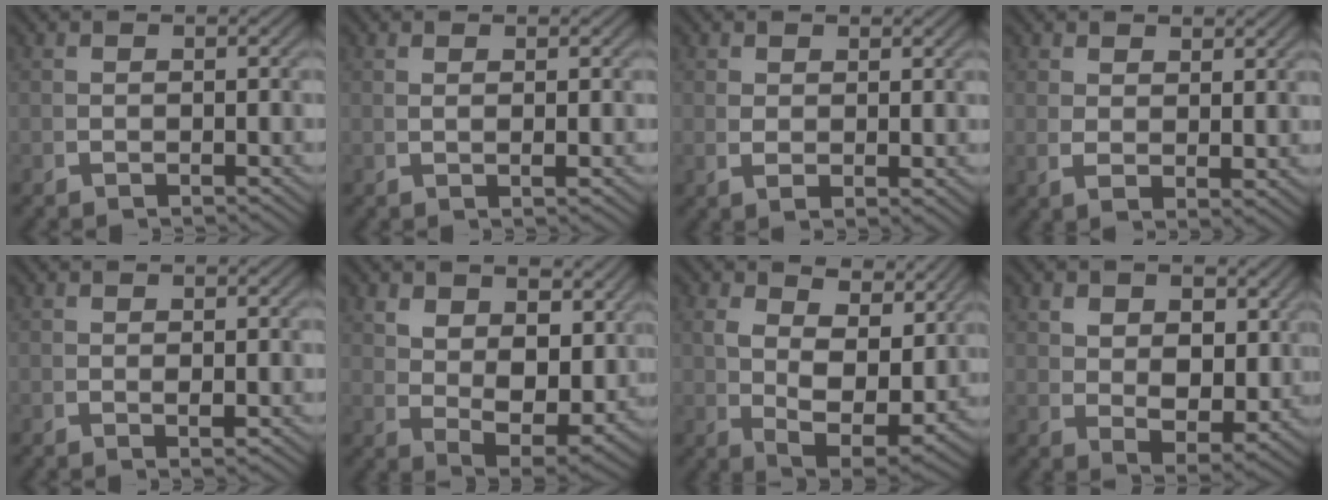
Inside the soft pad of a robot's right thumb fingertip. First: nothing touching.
{"total": 1.1, "force": [0.7, -0.3, 0.9], "torque": [-0.014, 0.003, 0.015]}
{"total": 1.4, "force": [1.0, 0.3, 0.9], "torque": [-0.014, -0.003, 0.025]}
{"total": 2.2, "force": [1.8, 0.5, 1.2], "torque": [-0.013, 0.001, 0.036]}
{"total": 1.0, "force": [0.1, 0.4, 0.9], "torque": [-0.018, 0.001, 0.004]}
{"total": 6.9, "force": [1.7, 4.0, 5.3], "torque": [-0.092, -0.030, 0.045]}
{"total": 7.8, "force": [1.6, 4.2, 6.3], "torque": [-0.117, -0.031, 0.041]}
{"total": 5.5, "force": [1.4, 3.7, 3.8], "torque": [-0.066, -0.027, 0.037]}